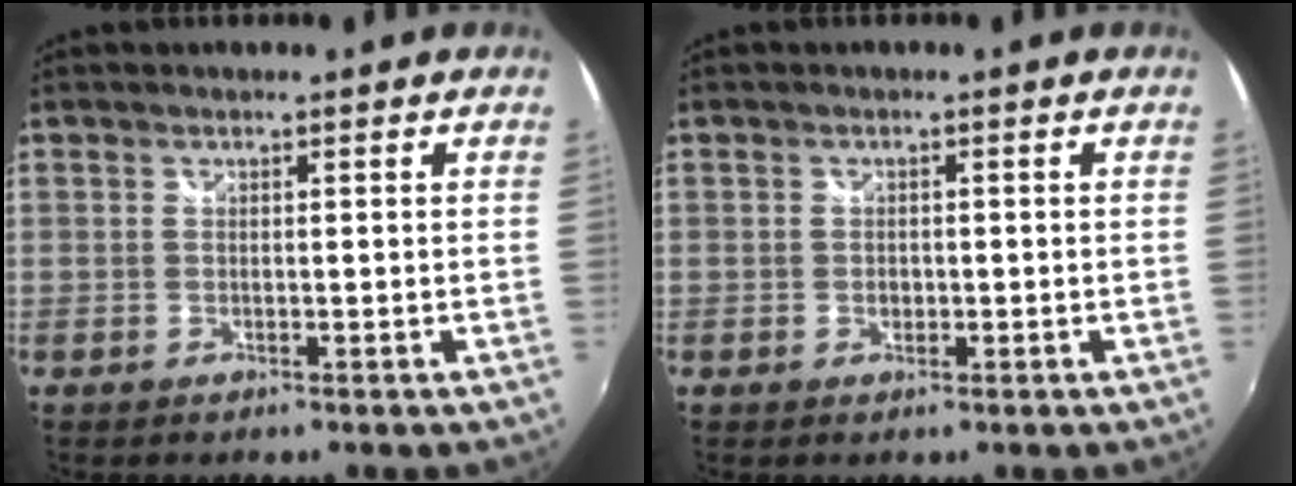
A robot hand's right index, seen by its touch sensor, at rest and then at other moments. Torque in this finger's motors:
{"motor_torque": [0.00, 0.00, 0.00, 0.00]}